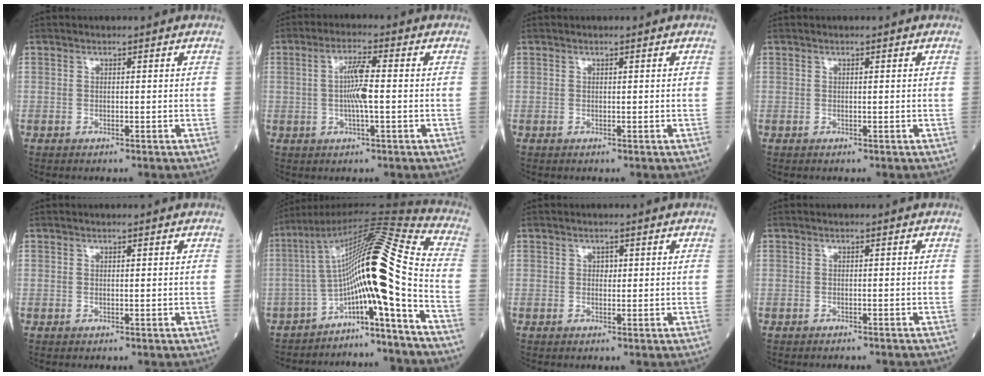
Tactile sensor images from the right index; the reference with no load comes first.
{"total": 5.5, "force": [-0.1, 0.3, 5.5], "torque": [-0.106, 0.003, -0.005]}
{"total": 0.0}
{"total": 0.0}
{"total": 0.0}
{"total": 15.6, "force": [-7.3, -1.2, 13.8], "torque": [-0.224, 0.042, -0.122]}
{"total": 0.9, "force": [0.2, 0.7, 0.5], "torque": [-0.006, 0.001, 0.003]}
{"total": 2.1, "force": [-2.0, 0.1, 0.6], "torque": [-0.011, -0.002, -0.024]}